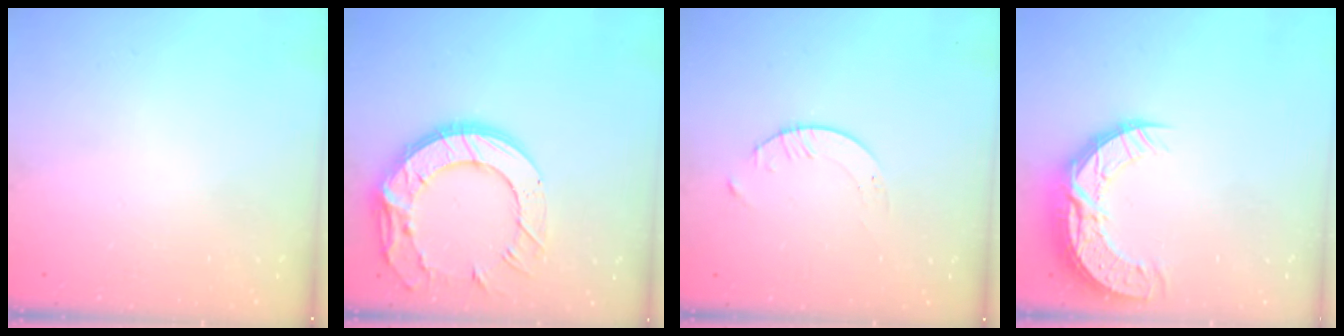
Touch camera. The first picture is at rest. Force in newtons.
{"total": 17.6, "press": 17.5, "slide": 1.2}
{"total": 1.7, "press": 1.7, "slide": 0.2}
{"total": 11.9, "press": 11.9, "slide": 0.9}